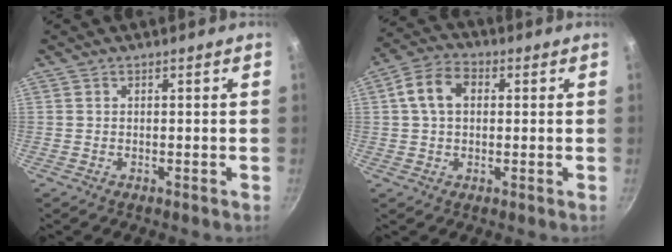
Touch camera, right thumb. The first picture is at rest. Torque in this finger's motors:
{"motor_torque": [-0.80, 1.03, 0.83, 0.22, 0.28]}